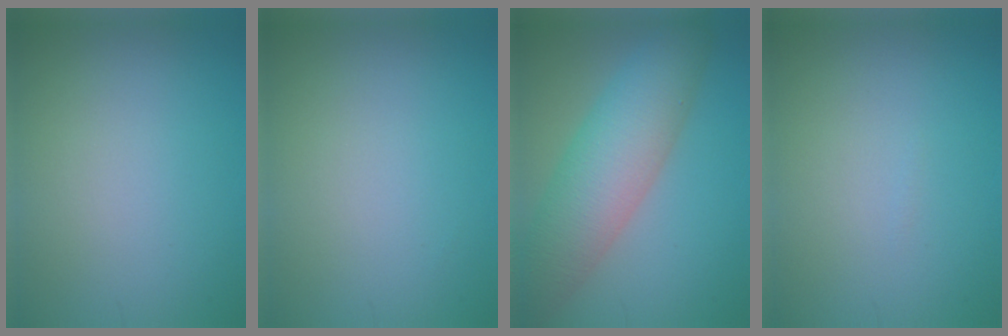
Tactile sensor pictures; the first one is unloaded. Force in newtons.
{"total": 0.0}
{"total": 7.8, "press": 7.8, "slide": 0.5}
{"total": 0.0}